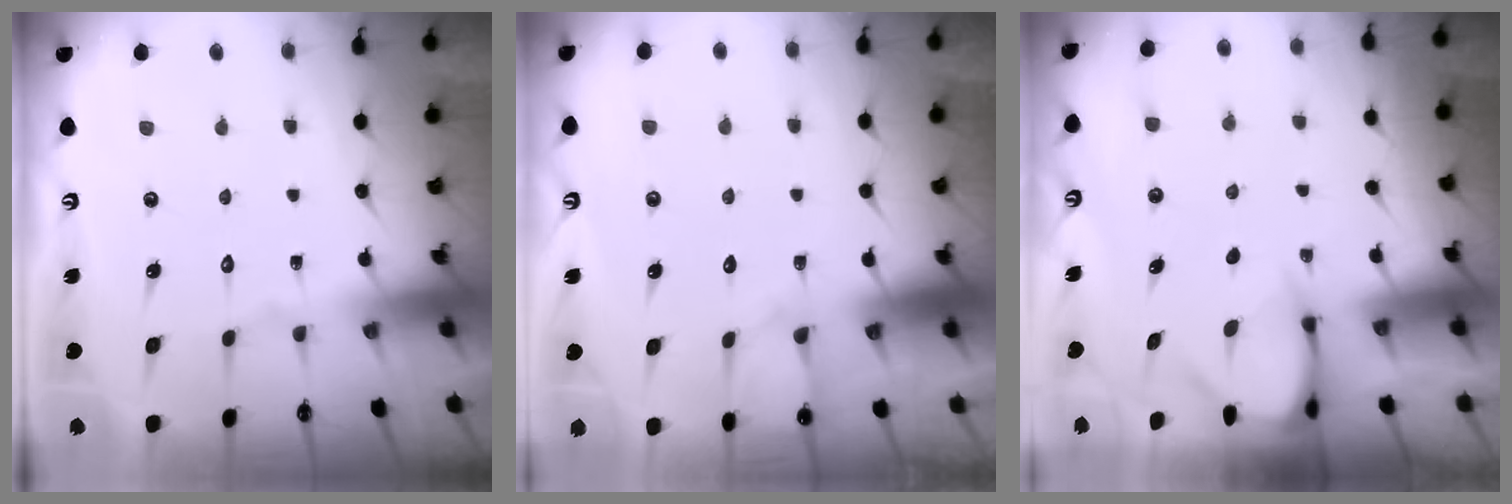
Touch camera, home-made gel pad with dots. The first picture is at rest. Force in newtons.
{"total": 5.3, "press": 5.2, "slide": 0.5}
{"total": 3.7, "press": 3.7, "slide": 0.3}